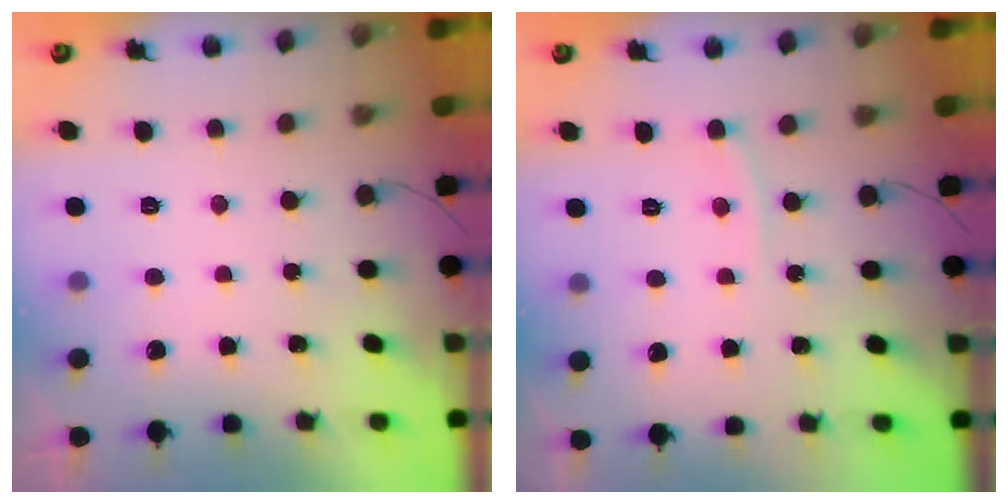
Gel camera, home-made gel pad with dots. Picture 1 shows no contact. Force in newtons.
{"total": 4.8, "press": 4.8, "slide": 0.4}